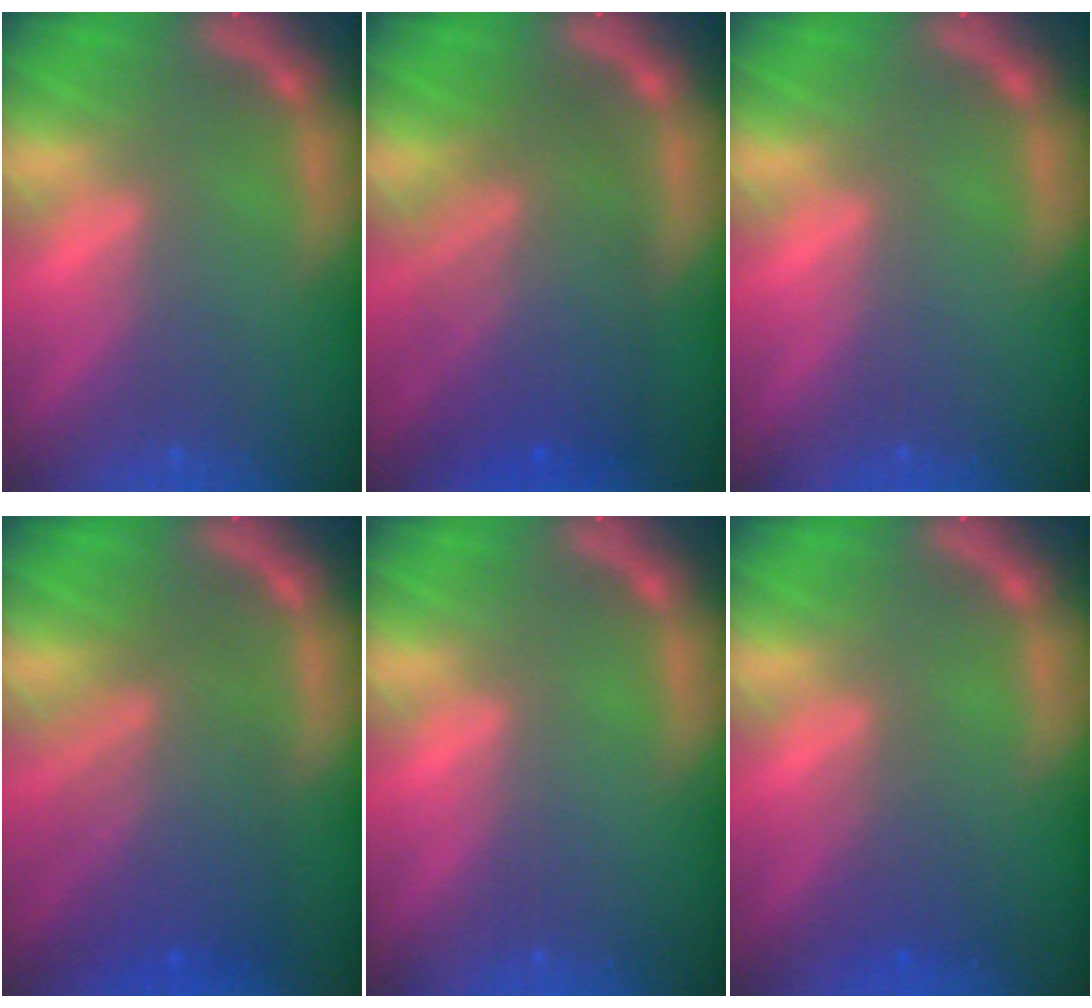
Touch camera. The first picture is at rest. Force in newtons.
{"total": 8.5}
{"total": 0.0}
{"total": 7.1}
{"total": 0.0}
{"total": 2.0}